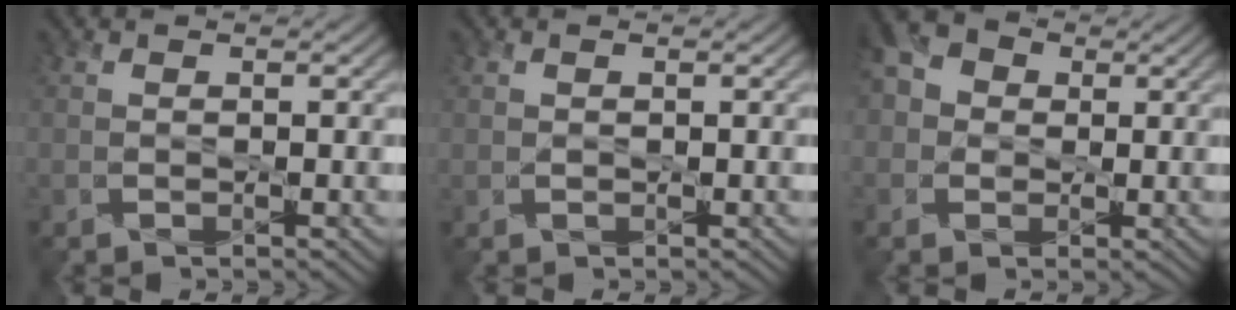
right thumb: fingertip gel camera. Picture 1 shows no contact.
{"total": 0.5, "force": [0.2, 0.3, -0.4], "torque": [0.005, 0.000, 0.003]}
{"total": 4.7, "force": [0.6, 4.3, 2.0], "torque": [-0.056, 0.009, -0.003]}